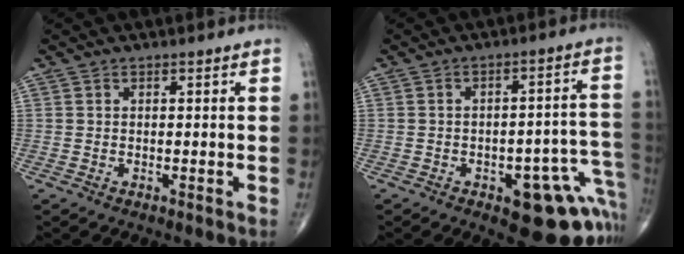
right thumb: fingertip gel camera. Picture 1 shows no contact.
{"total": 15.3, "force": [-6.7, 6.5, 12.1], "torque": [-0.073, 0.058, -0.065]}